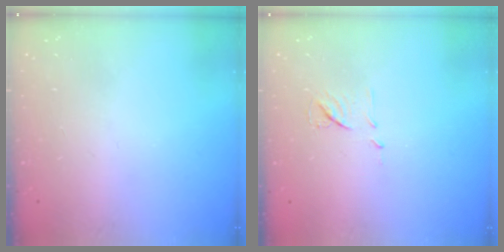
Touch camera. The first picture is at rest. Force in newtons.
{"total": 6.8, "press": 6.7, "slide": 0.6}